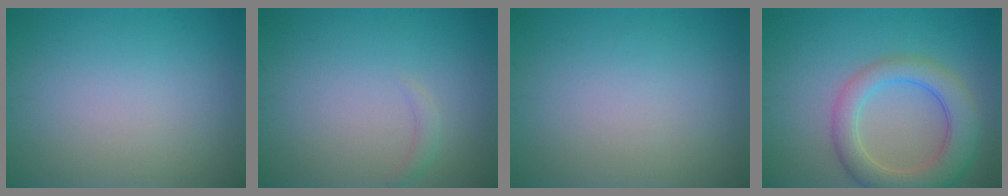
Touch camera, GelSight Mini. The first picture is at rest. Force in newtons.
{"total": 0.9, "press": 0.9, "slide": 0.2}
{"total": 0.0}
{"total": 6.0, "press": 6.0, "slide": 0.3}